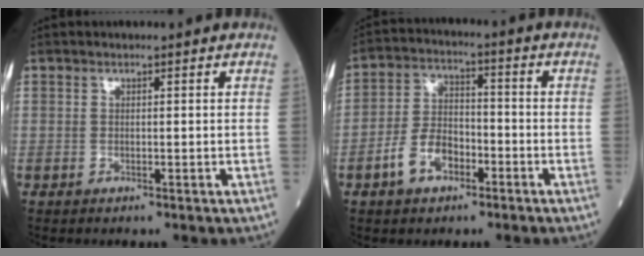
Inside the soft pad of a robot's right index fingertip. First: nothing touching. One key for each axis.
{"total": 7.4, "fx": -3.6, "fy": 4.3, "fz": 4.9, "tx": -0.106, "ty": 0.014, "tz": -0.069}